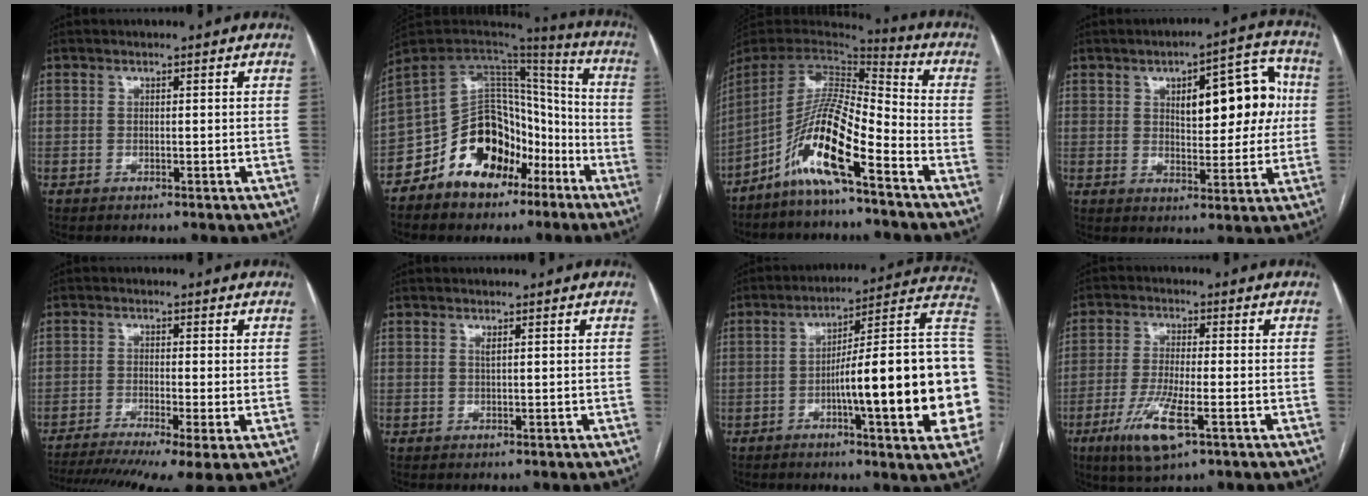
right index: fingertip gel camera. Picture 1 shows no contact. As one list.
[{"total": 16.6, "force": [-8.6, 10.9, 9.2], "torque": [-0.169, 0.049, -0.144]}, {"total": 13.4, "force": [-7.6, 1.1, 11.0], "torque": [-0.213, 0.001, -0.145]}, {"total": 12.8, "force": [2.7, 5.0, 11.5], "torque": [-0.144, 0.033, 0.041]}, {"total": 14.2, "force": [-10.0, 1.3, 10.0], "torque": [-0.167, -0.021, -0.156]}, {"total": 0.6, "force": [0.3, -0.1, 0.5], "torque": [-0.013, -0.002, 0.007]}, {"total": 24.7, "force": [-3.6, 2.2, 24.3], "torque": [-0.240, 0.022, -0.050]}, {"total": 8.8, "force": [-4.0, 1.5, 7.7], "torque": [-0.158, -0.021, -0.070]}]